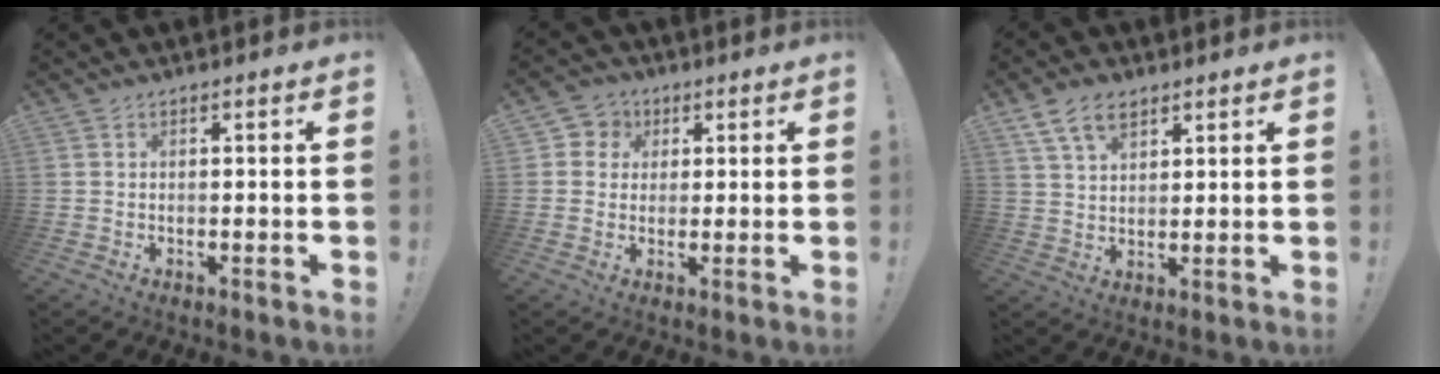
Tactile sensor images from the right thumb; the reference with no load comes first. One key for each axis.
{"total": 5.1, "fx": 1.0, "fy": 4.9, "fz": 1.1, "tx": -0.018, "ty": -0.002, "tz": 0.019}
{"total": 8.6, "fx": 5.2, "fy": 5.0, "fz": 4.7, "tx": -0.084, "ty": -0.010, "tz": 0.101}